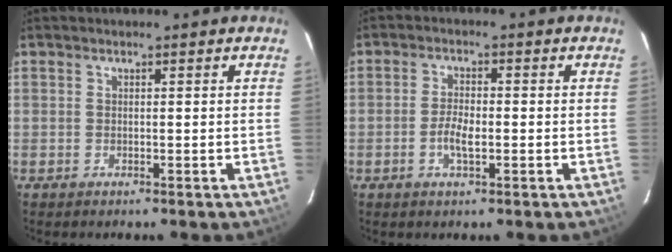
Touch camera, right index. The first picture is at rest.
{"total": 3.6, "force": [-1.1, 1.3, 3.2], "torque": [-0.065, -0.001, -0.021]}